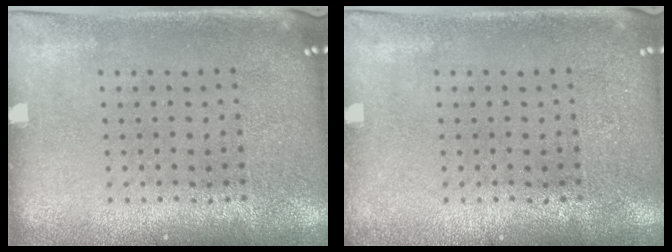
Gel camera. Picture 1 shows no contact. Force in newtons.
{"total": 0.6, "press": 0.6, "slide": 0.2}